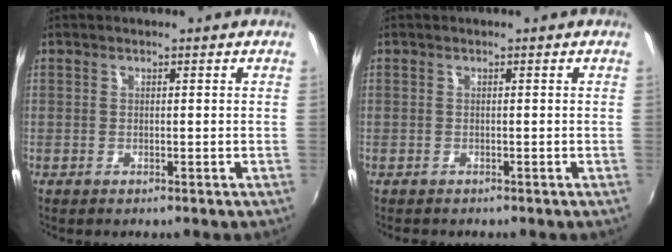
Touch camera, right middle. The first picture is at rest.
{"total": 0.7, "force": [-0.6, 0.5, -0.1], "torque": [-0.001, 0.000, -0.010]}